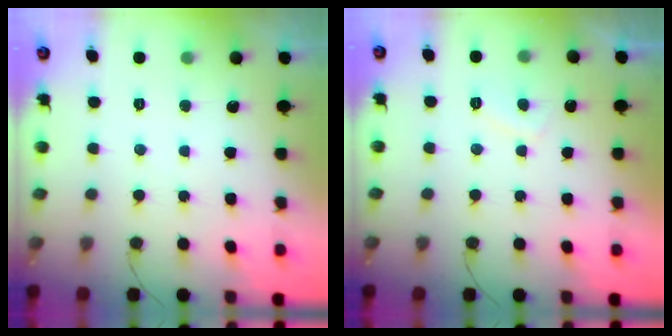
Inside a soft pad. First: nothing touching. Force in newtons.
{"total": 1.9, "press": 1.7, "slide": 0.8}